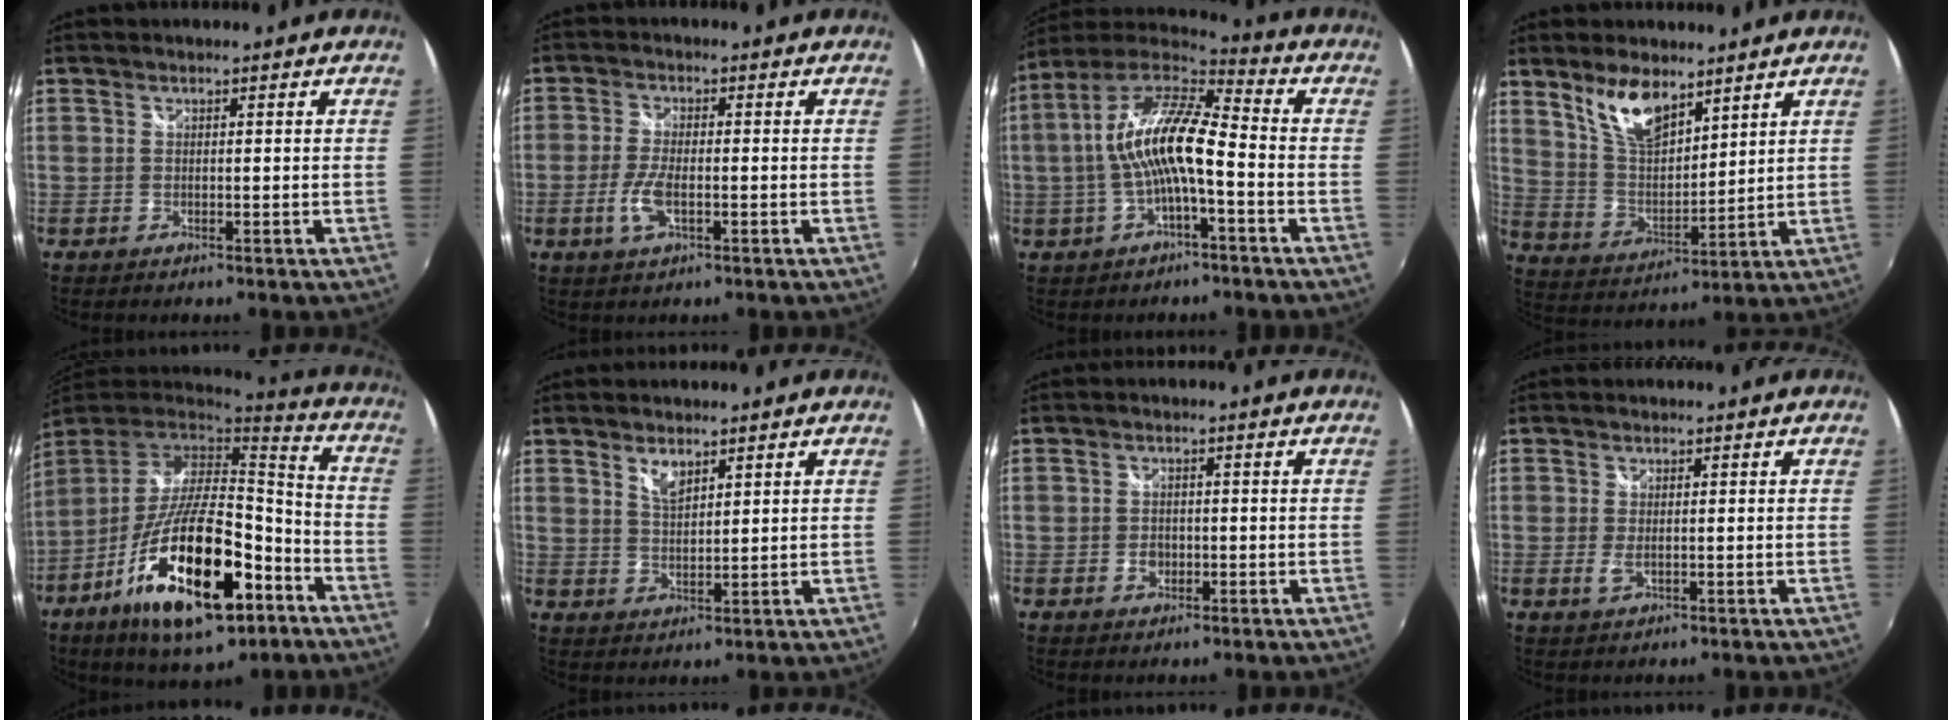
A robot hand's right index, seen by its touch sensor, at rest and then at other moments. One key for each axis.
{"total": 5.1, "fx": -1.7, "fy": 2.0, "fz": 4.4, "tx": -0.098, "ty": -0.006, "tz": -0.033}
{"total": 13.7, "fx": -1.8, "fy": 3.4, "fz": 13.2, "tx": -0.249, "ty": 0.012, "tz": -0.035}
{"total": 10.5, "fx": 7.2, "fy": 4.2, "fz": 6.4, "tx": -0.118, "ty": 0.003, "tz": 0.145}
{"total": 26.4, "fx": -12.6, "fy": 9.9, "fz": 21.0, "tx": -0.380, "ty": -0.038, "tz": -0.204}
{"total": 3.4, "fx": 2.4, "fy": 1.3, "fz": 2.1, "tx": -0.036, "ty": -0.004, "tz": 0.041}
{"total": 2.3, "fx": -0.7, "fy": 1.9, "fz": 1.1, "tx": -0.019, "ty": 0.000, "tz": -0.012}
{"total": 1.7, "fx": -0.1, "fy": 0.7, "fz": 1.6, "tx": -0.032, "ty": -0.005, "tz": 0.000}